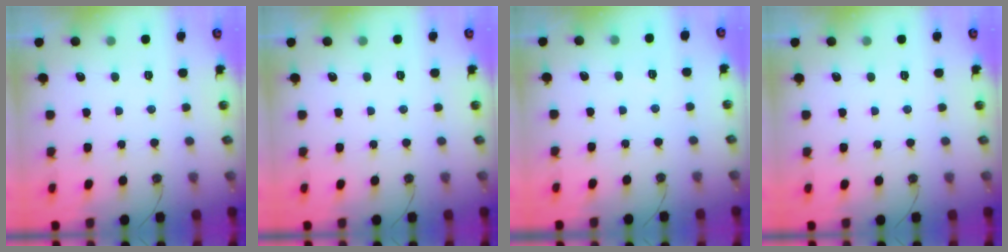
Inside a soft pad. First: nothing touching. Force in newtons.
{"total": 0.0}
{"total": 3.4, "press": 2.7, "slide": 2.1}
{"total": 0.0}